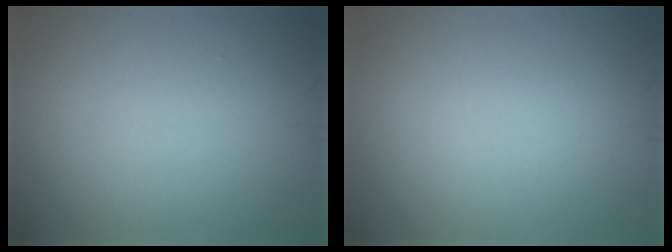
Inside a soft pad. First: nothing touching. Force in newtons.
{"total": 0.0}